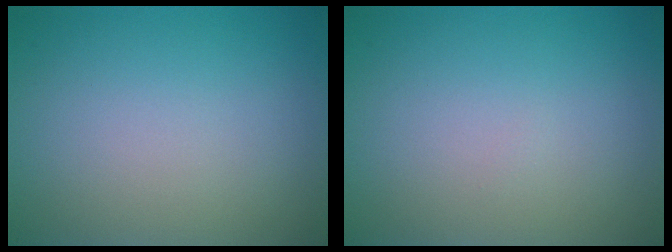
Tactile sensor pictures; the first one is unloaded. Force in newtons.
{"total": 0.0}